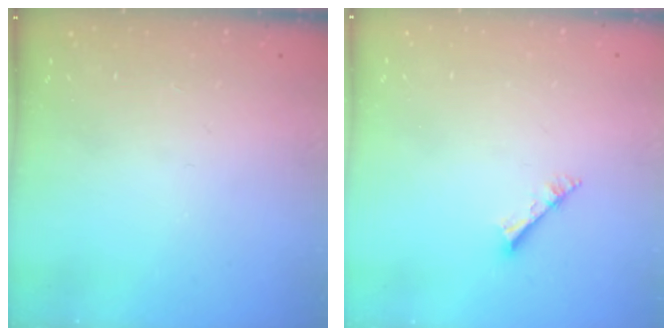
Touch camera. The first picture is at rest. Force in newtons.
{"total": 2.7, "press": 2.7, "slide": 0.3}